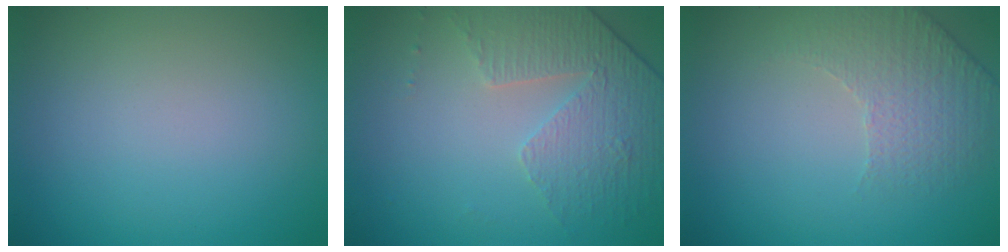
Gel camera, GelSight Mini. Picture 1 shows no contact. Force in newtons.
{"total": 4.7, "press": 3.3, "slide": 3.4}
{"total": 1.9, "press": 1.6, "slide": 1.0}